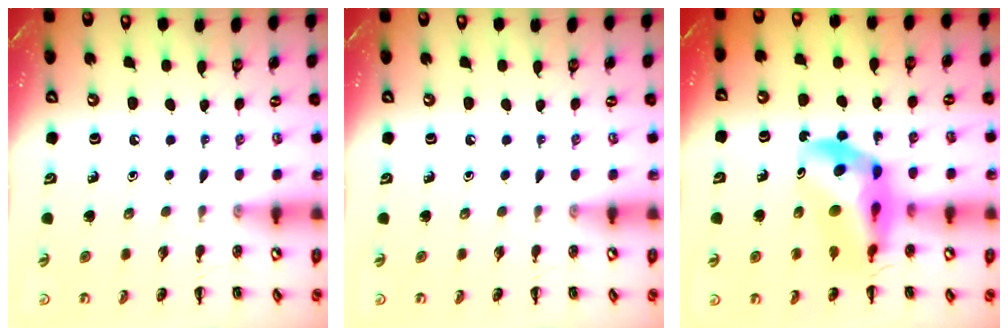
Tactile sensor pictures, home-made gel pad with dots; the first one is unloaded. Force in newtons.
{"total": 0.0}
{"total": 13.4, "press": 12.9, "slide": 3.7}